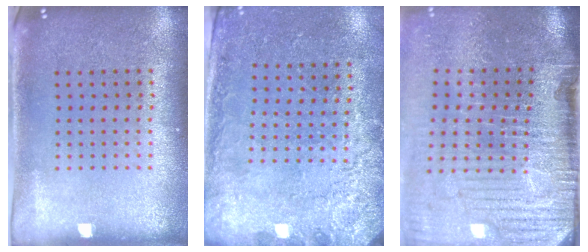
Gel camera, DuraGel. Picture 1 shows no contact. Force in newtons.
{"total": 2.6, "press": 2.3, "slide": 1.2}
{"total": 5.4, "press": 4.4, "slide": 3.2}